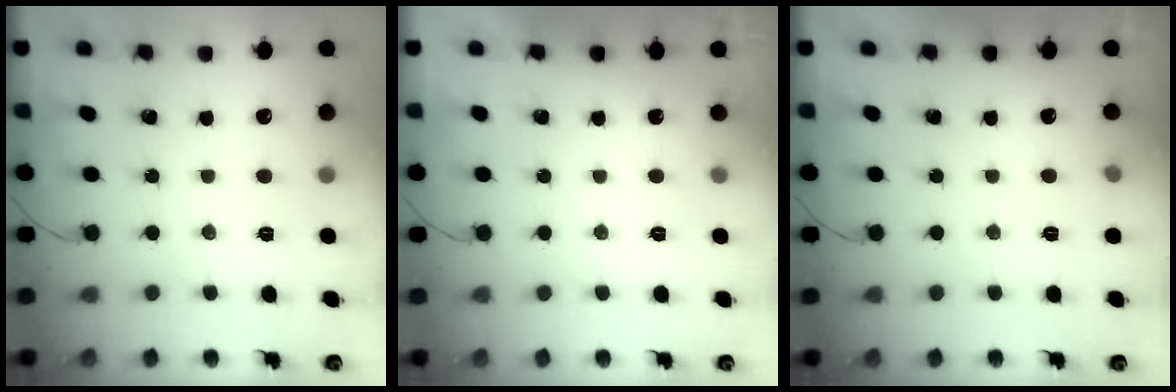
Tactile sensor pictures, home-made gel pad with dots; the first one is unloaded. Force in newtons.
{"total": 0.0}
{"total": 3.6, "press": 3.4, "slide": 1.3}